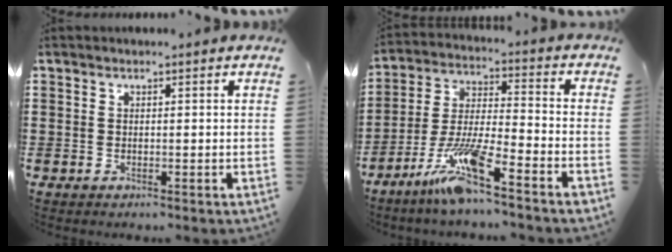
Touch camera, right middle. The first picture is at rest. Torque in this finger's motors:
{"motor_torque": [1.49, -0.65, 0.48, 0.21]}